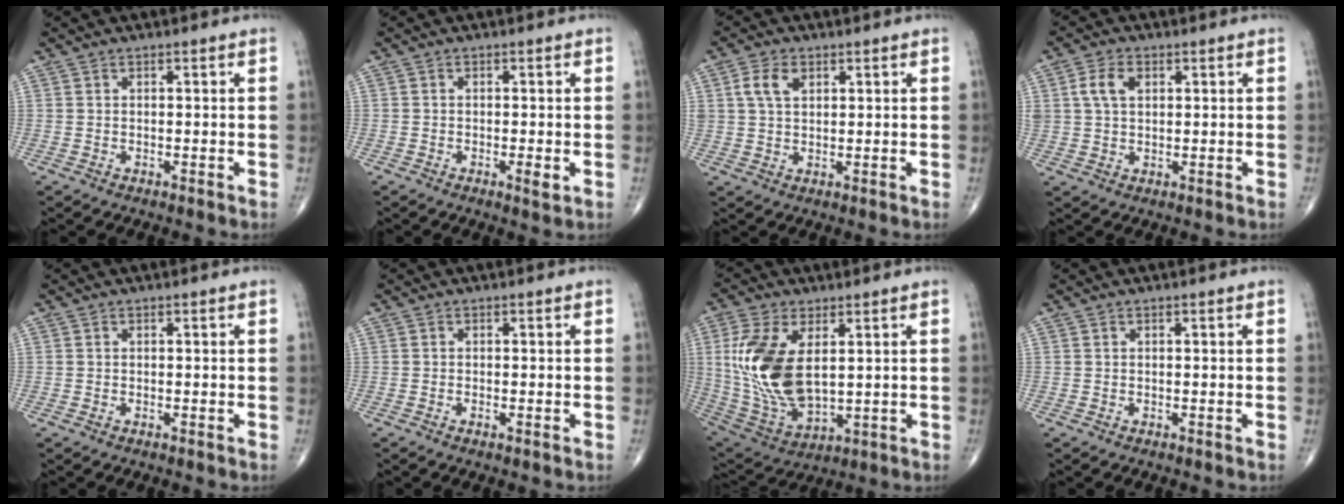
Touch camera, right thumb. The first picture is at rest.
{"total": 2.0, "force": [-0.6, 0.6, 1.8], "torque": [-0.033, -0.005, -0.012]}
{"total": 4.8, "force": [1.8, 3.0, 3.2], "torque": [-0.060, 0.000, 0.036]}
{"total": 5.0, "force": [1.5, 3.3, 3.4], "torque": [-0.064, 0.003, 0.030]}
{"total": 0.0}
{"total": 0.9, "force": [-0.4, 0.2, 0.8], "torque": [-0.017, -0.002, -0.008]}
{"total": 17.0, "force": [2.9, 9.1, 14.1], "torque": [-0.286, -0.020, 0.071]}
{"total": 0.0}